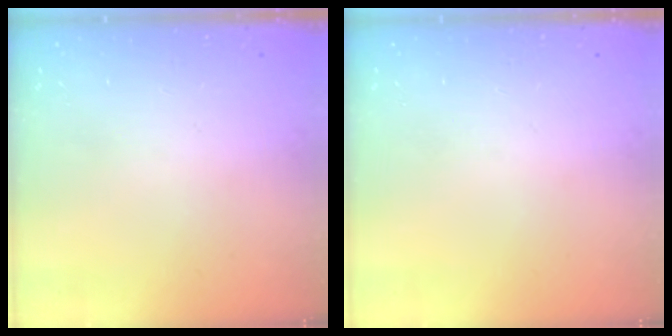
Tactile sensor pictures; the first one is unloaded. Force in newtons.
{"total": 0.0}